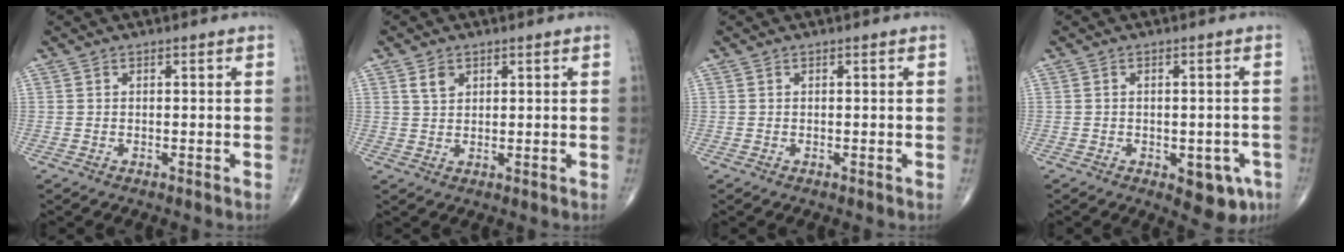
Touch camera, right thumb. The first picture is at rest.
{"total": 2.8, "force": [1.6, 1.8, 1.4], "torque": [-0.018, -0.007, 0.032]}
{"total": 0.0}
{"total": 7.0, "force": [-3.0, 3.6, 5.3], "torque": [-0.033, 0.008, -0.030]}